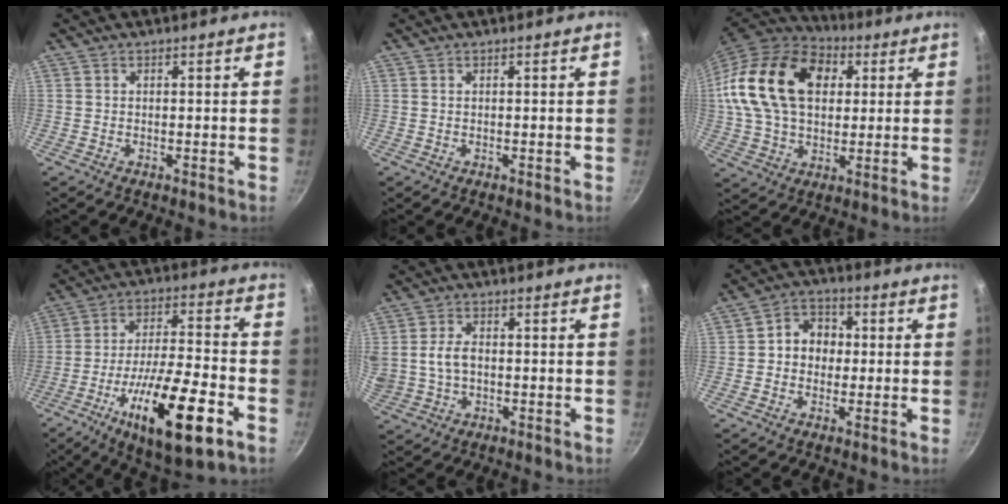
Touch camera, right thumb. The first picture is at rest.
{"total": 0.0}
{"total": 23.4, "force": [5.5, 16.0, 16.2], "torque": [-0.288, 0.016, 0.090]}
{"total": 21.4, "force": [-9.0, 6.4, 18.3], "torque": [-0.295, 0.032, -0.146]}
{"total": 7.9, "force": [0.3, 5.6, 5.6], "torque": [-0.112, 0.009, 0.005]}
{"total": 7.3, "force": [0.2, 6.2, 3.8], "torque": [-0.024, 0.014, -0.009]}